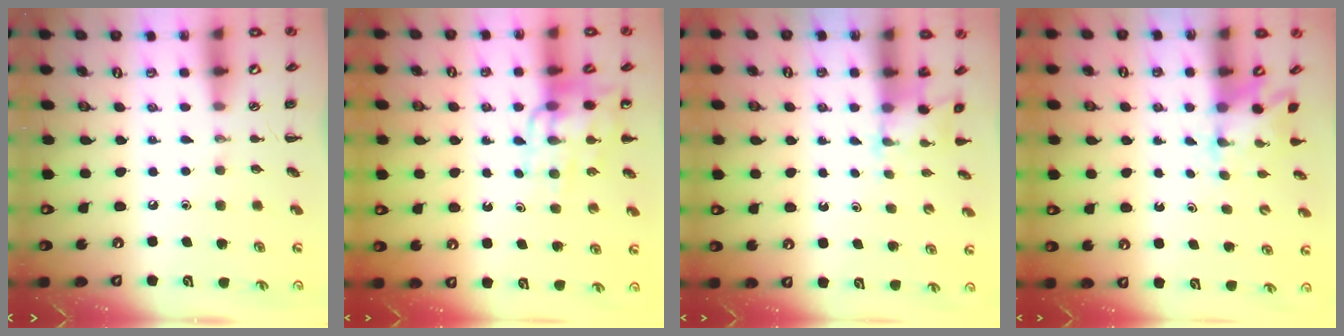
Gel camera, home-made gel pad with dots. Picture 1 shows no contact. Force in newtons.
{"total": 11.2, "press": 10.9, "slide": 2.6}
{"total": 2.3, "press": 2.2, "slide": 0.7}
{"total": 2.6, "press": 2.4, "slide": 1.1}